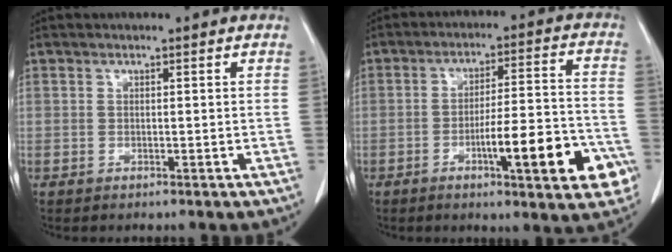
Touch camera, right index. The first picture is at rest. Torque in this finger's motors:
{"motor_torque": [1.34, -0.80, 0.53, 0.09]}